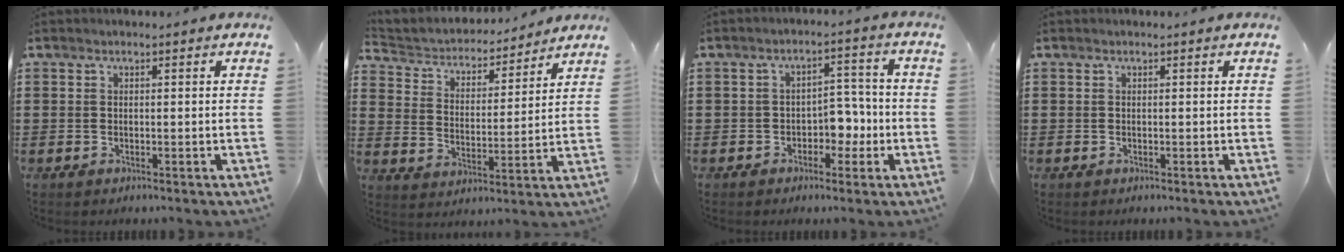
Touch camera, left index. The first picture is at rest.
{"total": 3.7, "force": [3.6, 1.0, 0.2], "torque": [-0.030, -0.029, 0.055]}
{"total": 4.8, "force": [-1.8, 3.2, 3.1], "torque": [-0.052, 0.006, -0.040]}
{"total": 0.0}